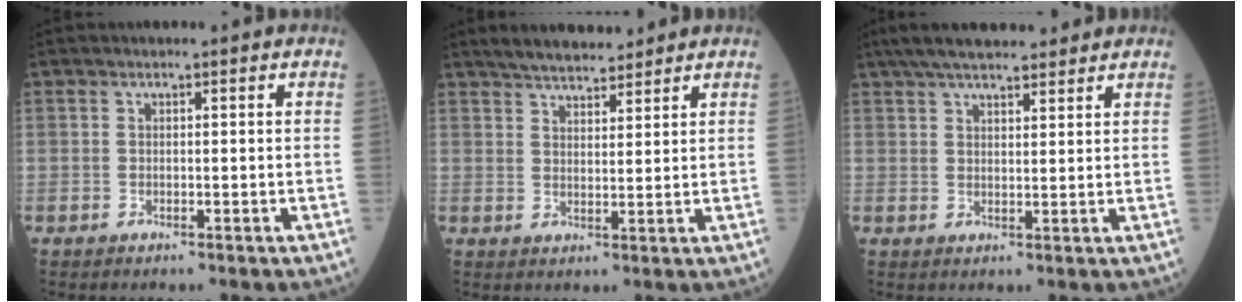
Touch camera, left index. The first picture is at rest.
{"total": 6.7, "force": [6.1, 1.5, 2.4], "torque": [-0.040, 0.017, 0.105]}
{"total": 10.4, "force": [8.7, 2.3, 5.2], "torque": [-0.081, 0.034, 0.136]}